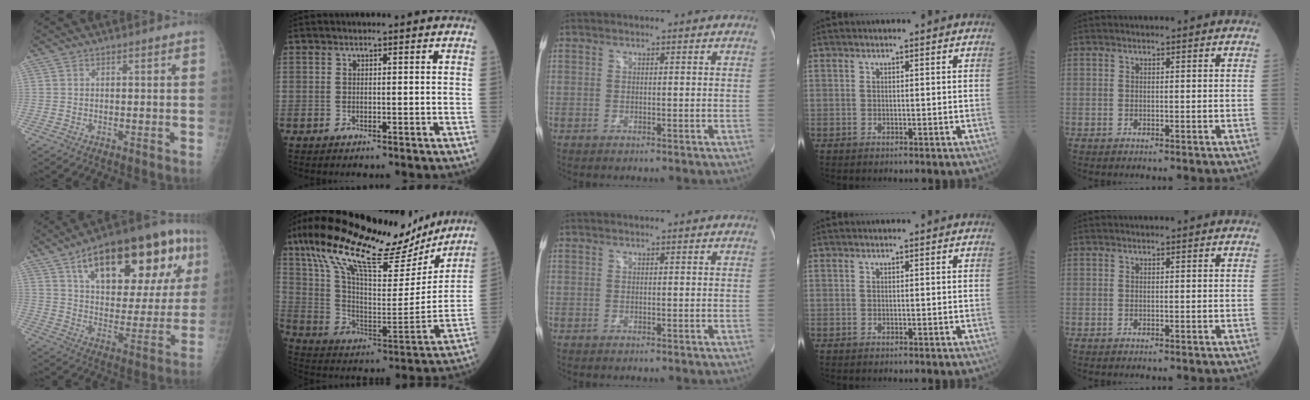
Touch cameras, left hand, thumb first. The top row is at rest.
{"thumb": {"total": 28.0, "force": [12.7, 12.5, 21.6], "torque": [-0.281, 0.005, 0.191]}, "index": {"total": 26.3, "force": [19.9, 6.7, 15.8], "torque": [-0.276, 0.025, 0.317]}}